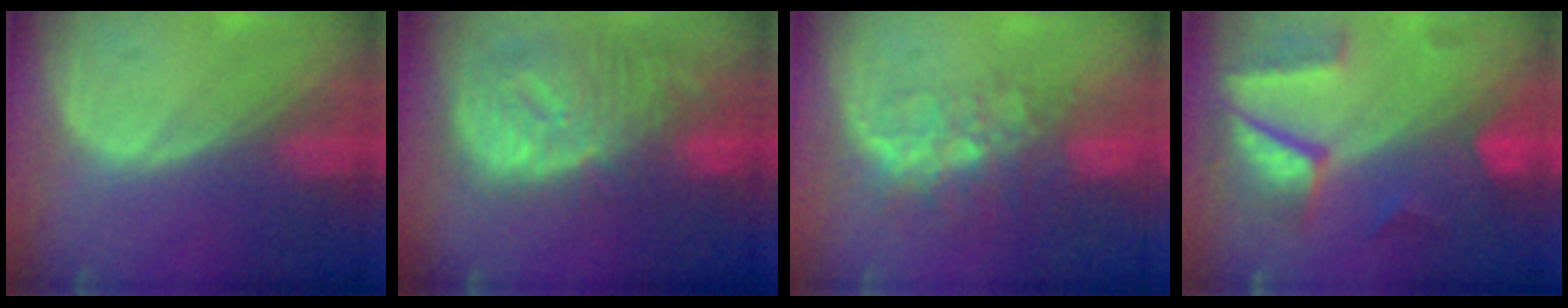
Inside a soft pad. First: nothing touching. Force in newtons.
{"total": 12.5, "press": 10.8, "slide": 6.3}
{"total": 8.3, "press": 6.8, "slide": 4.7}
{"total": 8.7, "press": 7.8, "slide": 3.9}